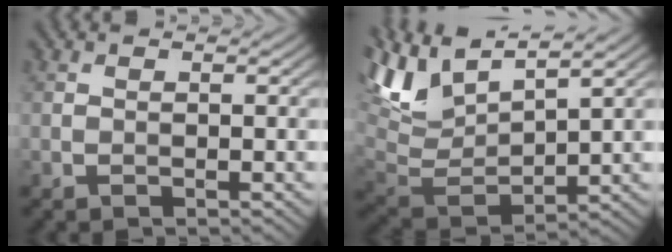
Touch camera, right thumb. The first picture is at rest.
{"total": 12.1, "force": [7.6, 4.1, 8.5], "torque": [-0.225, 0.020, 0.155]}